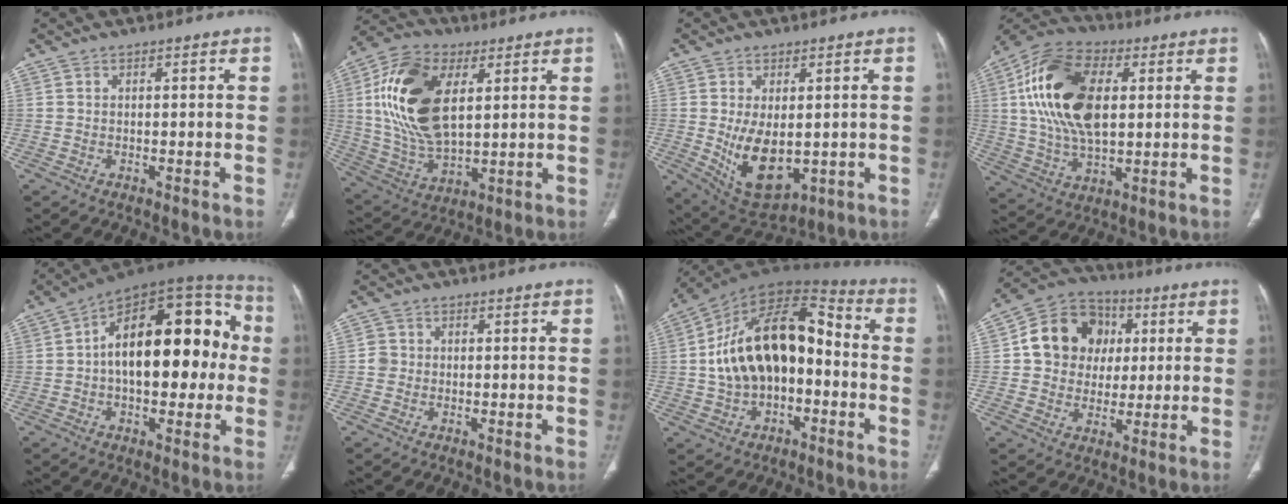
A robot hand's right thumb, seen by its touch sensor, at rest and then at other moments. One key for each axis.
{"total": 20.1, "fx": 5.1, "fy": 11.1, "fz": 16.0, "tx": -0.303, "ty": -0.014, "tz": 0.096}
{"total": 11.3, "fx": -0.7, "fy": 6.5, "fz": 9.2, "tx": -0.141, "ty": -0.017, "tz": 0.016}
{"total": 20.4, "fx": 4.0, "fy": 11.5, "fz": 16.4, "tx": -0.304, "ty": 0.001, "tz": 0.067}
{"total": 24.6, "fx": 1.1, "fy": 12.9, "fz": 21.0, "tx": -0.277, "ty": 0.043, "tz": 0.004}
{"total": 2.2, "fx": -0.3, "fy": 2.1, "fz": 0.6, "tx": 0.001, "ty": 0.007, "tz": -0.009}
{"total": 20.5, "fx": -1.2, "fy": 12.3, "fz": 16.3, "tx": -0.259, "ty": 0.052, "tz": -0.022}
{"total": 14.6, "fx": 2.7, "fy": 12.7, "fz": 6.7, "tx": -0.080, "ty": 0.011, "tz": 0.040}